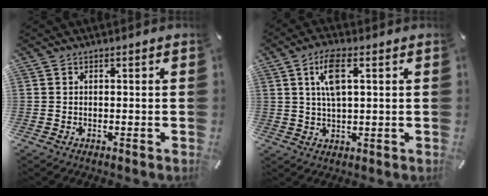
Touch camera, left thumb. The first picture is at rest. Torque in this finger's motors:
{"motor_torque": [1.09, 1.17, 0.66, -0.87, 0.09]}